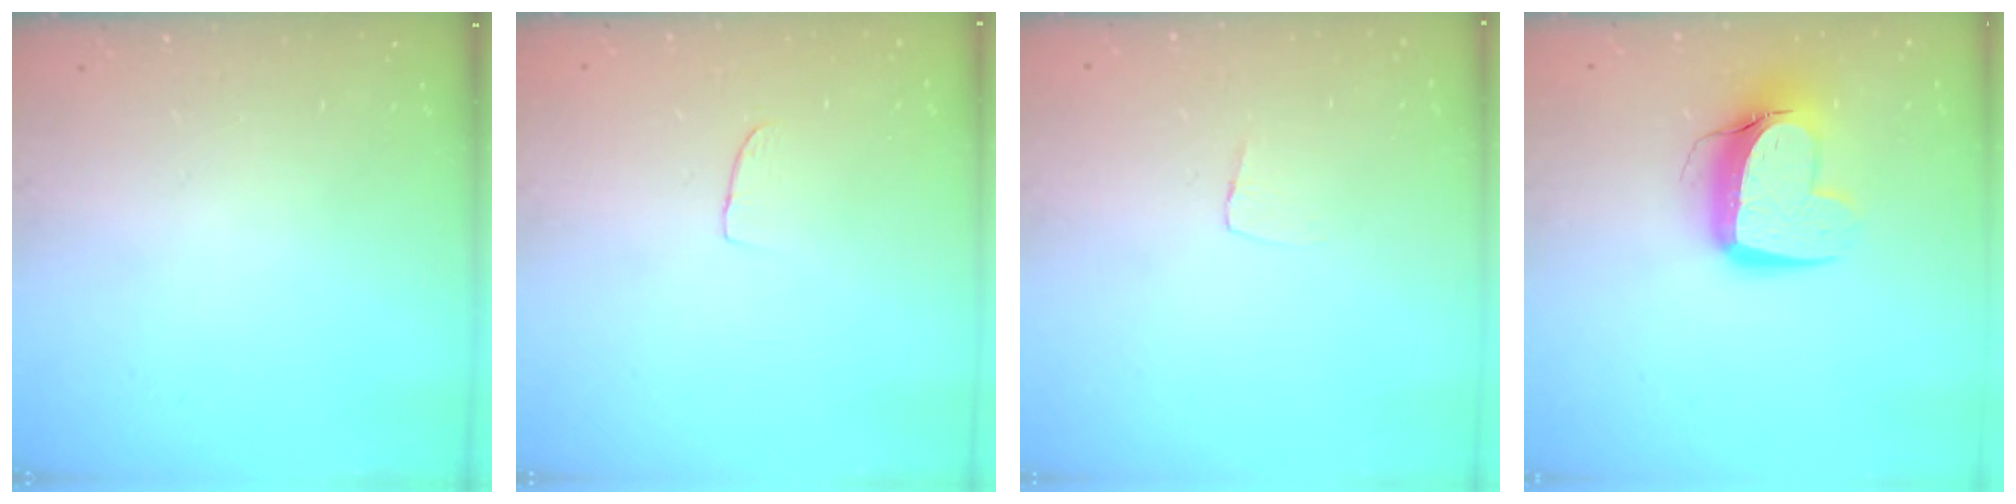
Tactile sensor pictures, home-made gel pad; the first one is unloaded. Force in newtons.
{"total": 2.5, "press": 2.5, "slide": 0.1}
{"total": 3.3, "press": 3.3, "slide": 0.2}
{"total": 12.4, "press": 12.3, "slide": 1.5}